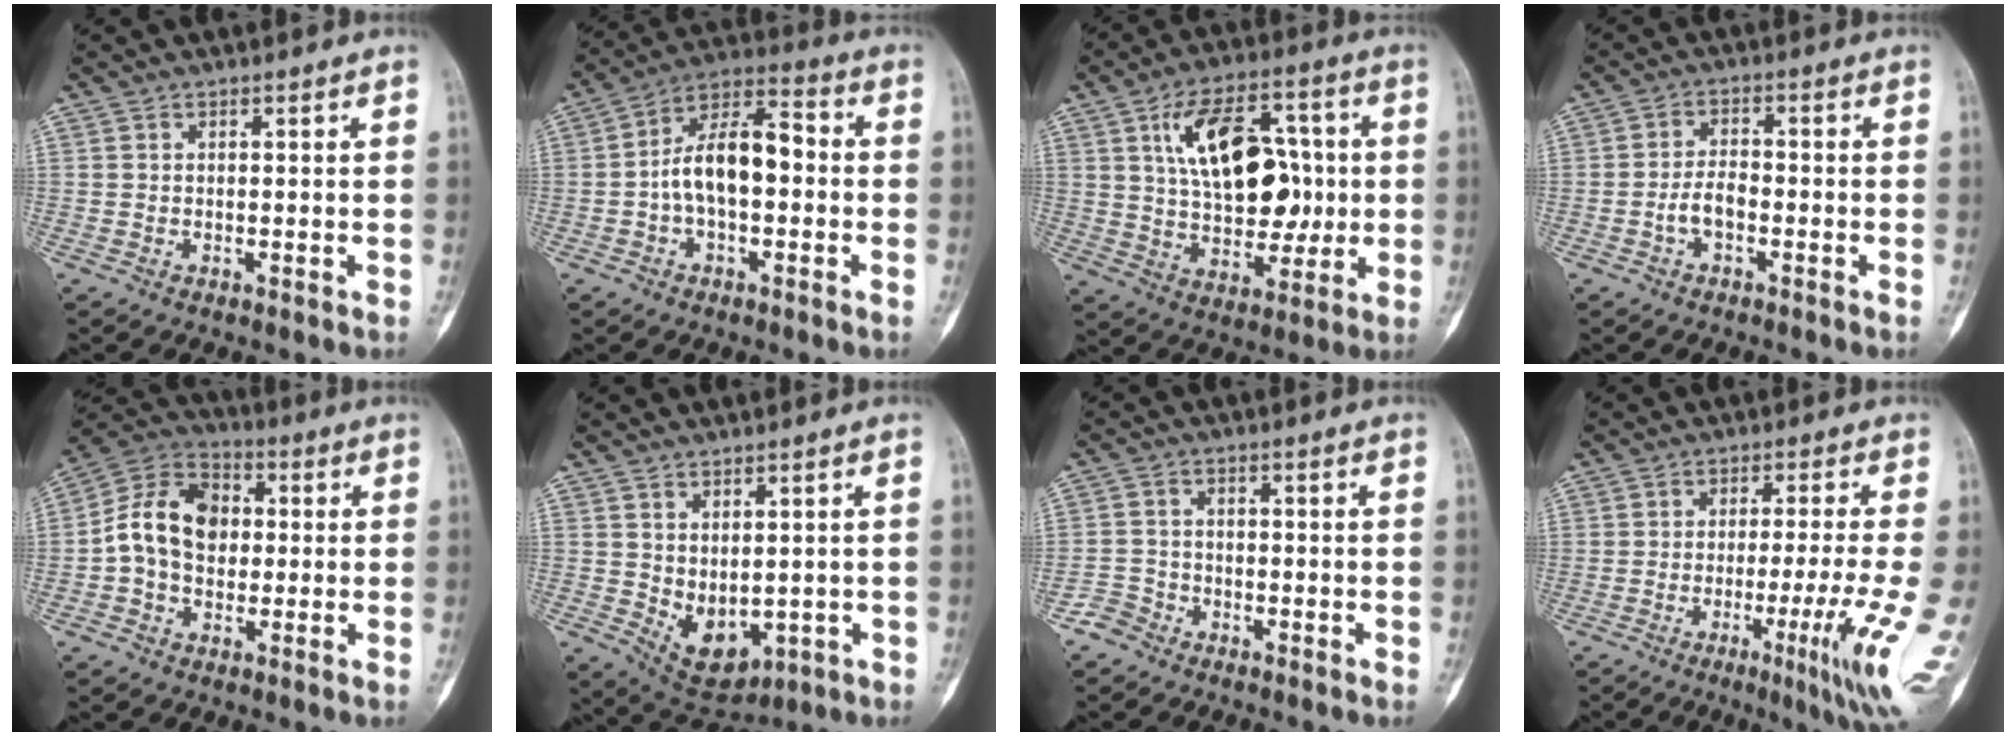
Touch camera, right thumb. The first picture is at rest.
{"total": 12.9, "force": [-1.0, 6.6, 11.1], "torque": [-0.183, 0.046, -0.023]}
{"total": 18.5, "force": [3.2, 11.1, 14.5], "torque": [-0.196, 0.009, 0.059]}
{"total": 3.9, "force": [-1.5, 2.0, 3.0], "torque": [-0.055, 0.019, -0.031]}
{"total": 11.8, "force": [0.5, 9.6, 6.8], "torque": [-0.108, 0.037, -0.003]}
{"total": 8.1, "force": [-0.7, 5.0, 6.3], "torque": [-0.074, -0.008, 0.021]}
{"total": 3.1, "force": [-2.4, 2.0, -0.1], "torque": [0.008, 0.011, -0.052]}
{"total": 9.6, "force": [-2.9, 0.0, 9.1], "torque": [-0.137, -0.017, -0.044]}